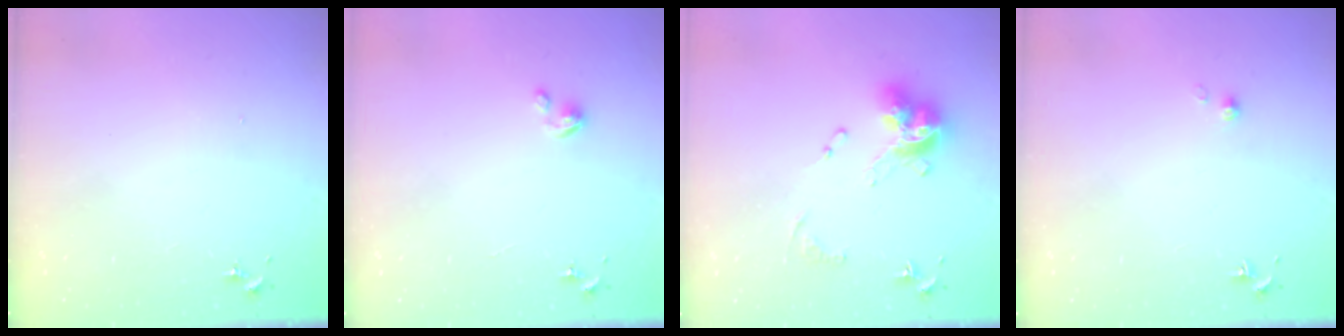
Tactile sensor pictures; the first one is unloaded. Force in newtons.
{"total": 4.3, "press": 4.3, "slide": 0.3}
{"total": 14.4, "press": 14.3, "slide": 1.6}
{"total": 2.0, "press": 1.9, "slide": 0.2}